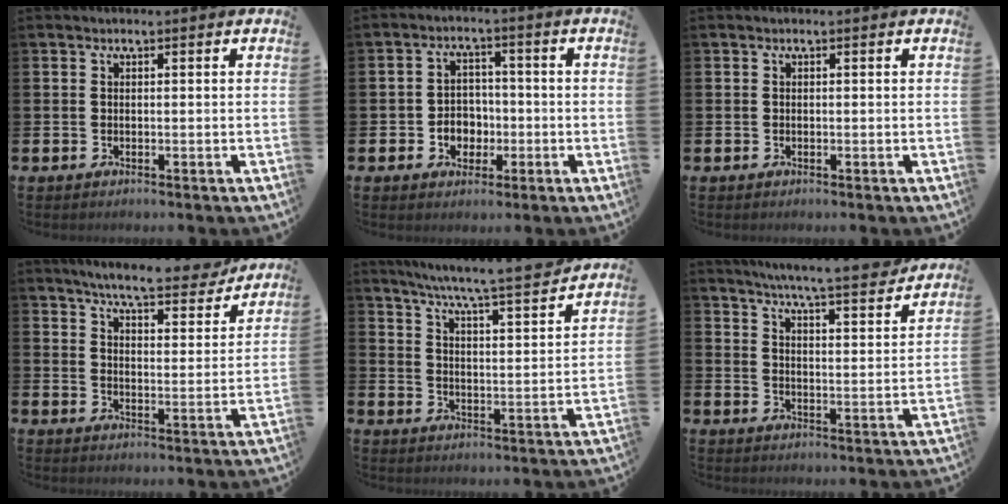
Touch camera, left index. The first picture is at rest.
{"total": 3.8, "force": [-1.0, 3.4, 1.3], "torque": [-0.024, 0.001, -0.027]}
{"total": 0.0}
{"total": 6.8, "force": [6.4, 0.7, 2.1], "torque": [-0.054, -0.039, 0.108]}
{"total": 7.2, "force": [6.8, -0.4, 2.6], "torque": [-0.069, -0.054, 0.114]}
{"total": 6.7, "force": [6.4, -0.4, 2.0], "torque": [-0.057, -0.046, 0.109]}